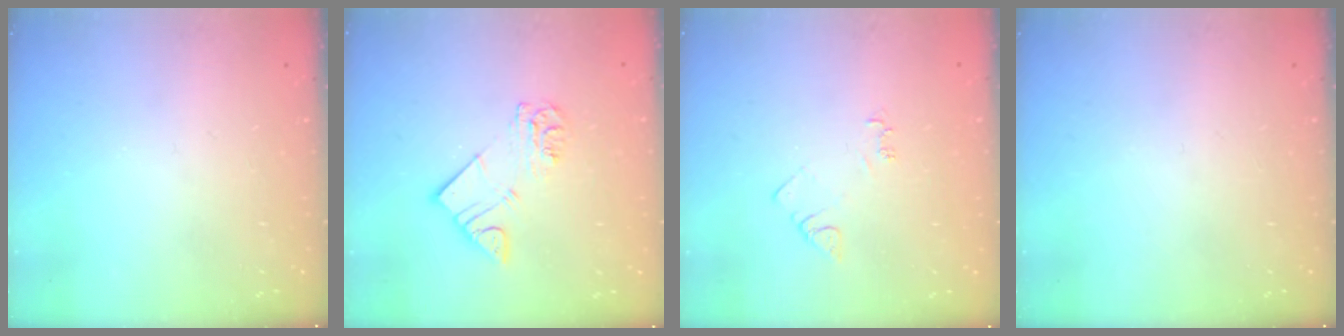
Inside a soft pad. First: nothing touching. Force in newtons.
{"total": 7.7, "press": 7.7, "slide": 0.7}
{"total": 4.5, "press": 4.5, "slide": 0.6}
{"total": 0.0}